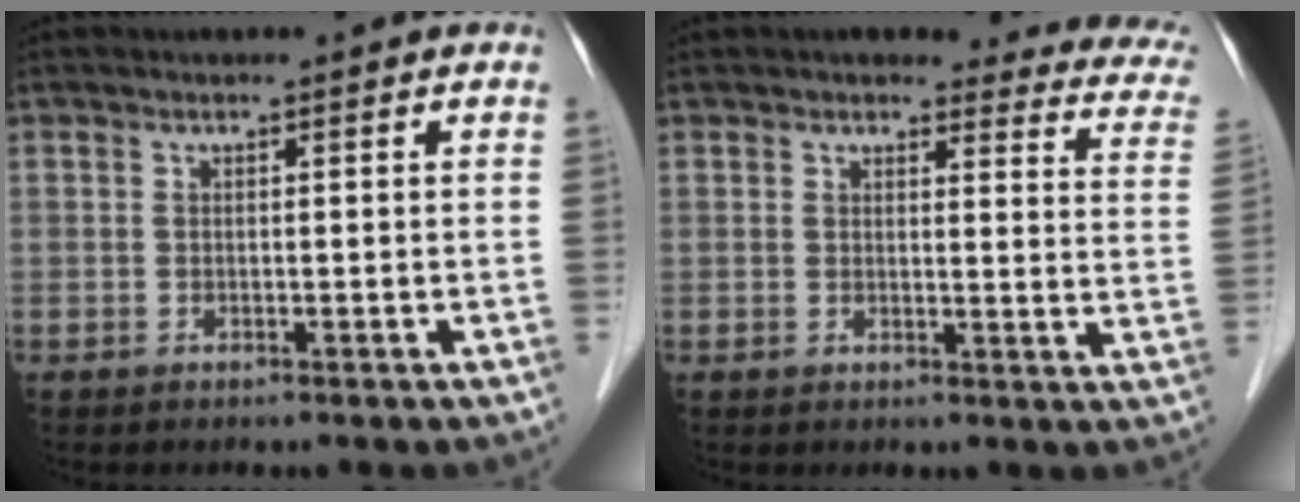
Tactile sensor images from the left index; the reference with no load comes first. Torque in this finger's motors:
{"motor_torque": [0.33, -0.35, 0.24, 0.01]}